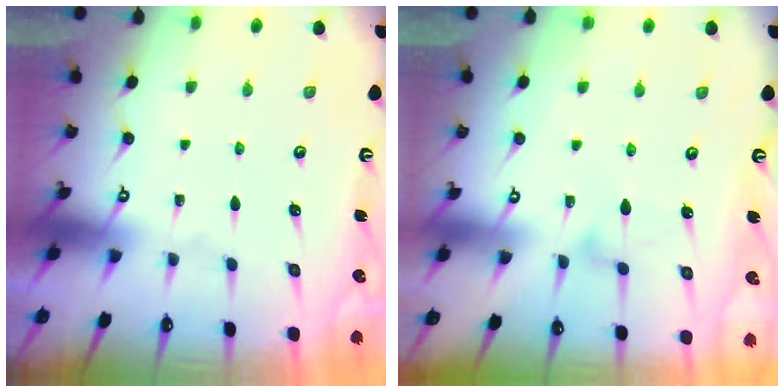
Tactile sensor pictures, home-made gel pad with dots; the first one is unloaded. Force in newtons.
{"total": 5.2, "press": 5.2, "slide": 0.2}